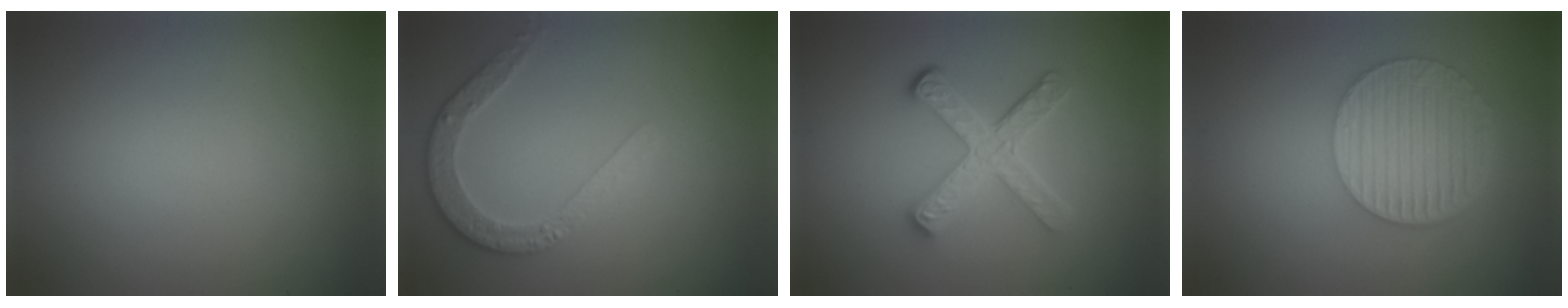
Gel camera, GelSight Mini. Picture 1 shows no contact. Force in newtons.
{"total": 3.5, "press": 2.8, "slide": 2.1}
{"total": 4.5, "press": 3.3, "slide": 3.0}
{"total": 6.5, "press": 4.5, "slide": 4.7}